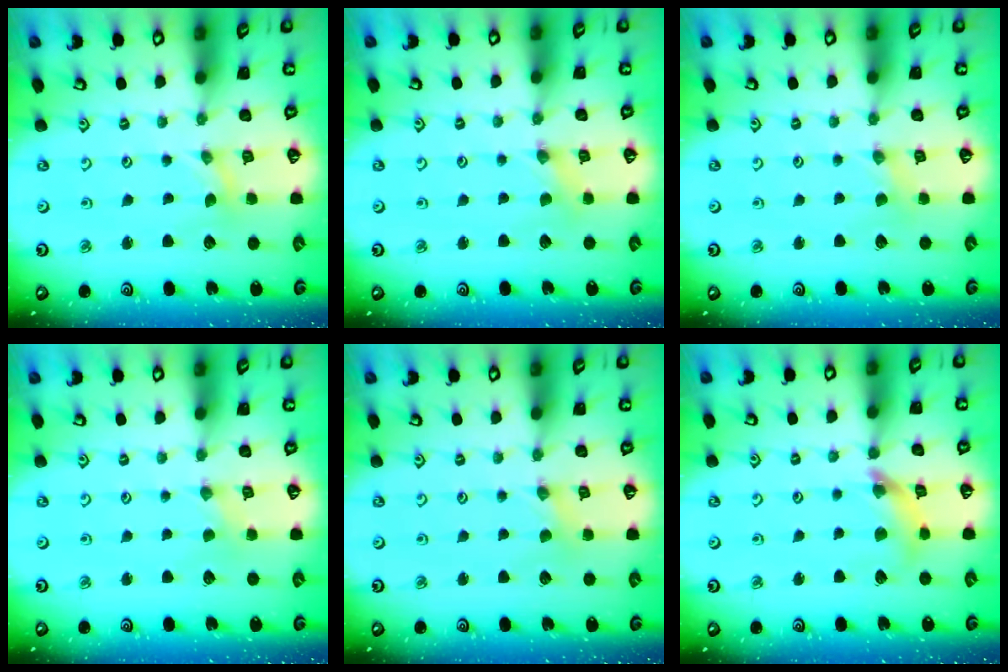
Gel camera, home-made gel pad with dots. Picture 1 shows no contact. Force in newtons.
{"total": 0.0}
{"total": 1.4, "press": 1.3, "slide": 0.3}
{"total": 0.0}
{"total": 0.9, "press": 0.8, "slide": 0.2}
{"total": 8.9, "press": 8.8, "slide": 0.9}